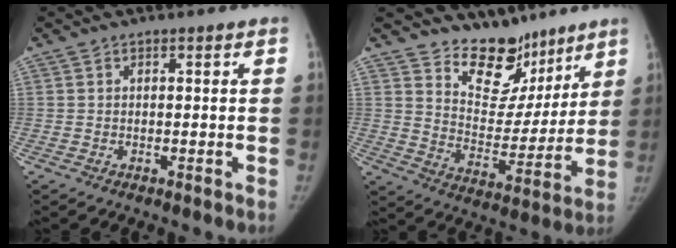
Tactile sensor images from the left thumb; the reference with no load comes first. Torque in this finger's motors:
{"motor_torque": [0.32, -0.03, 0.73, -0.92, 0.13]}